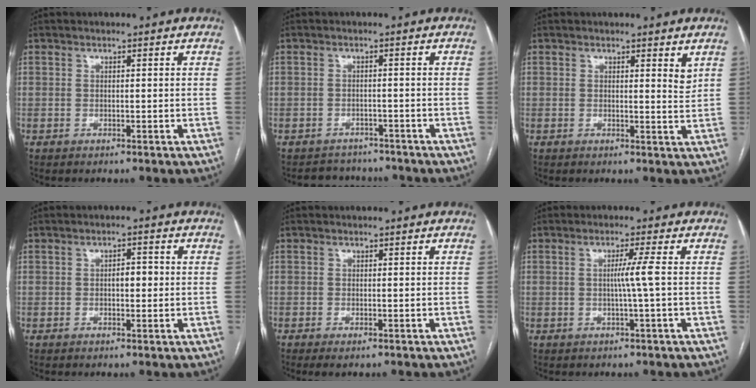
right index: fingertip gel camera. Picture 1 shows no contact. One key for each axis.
{"total": 4.7, "fx": -4.3, "fy": 2.0, "fz": -0.4, "tx": 0.009, "ty": 0.011, "tz": -0.058}
{"total": 2.0, "fx": 1.4, "fy": 0.4, "fz": 1.4, "tx": -0.020, "ty": -0.012, "tz": 0.018}
{"total": 2.4, "fx": -0.1, "fy": 1.1, "fz": 2.1, "tx": -0.030, "ty": 0.008, "tz": -0.002}
{"total": 1.3, "fx": -0.8, "fy": 0.3, "fz": 1.0, "tx": -0.010, "ty": -0.003, "tz": -0.008}
{"total": 2.9, "fx": -0.1, "fy": -1.0, "fz": 2.7, "tx": -0.047, "ty": -0.002, "tz": -0.001}